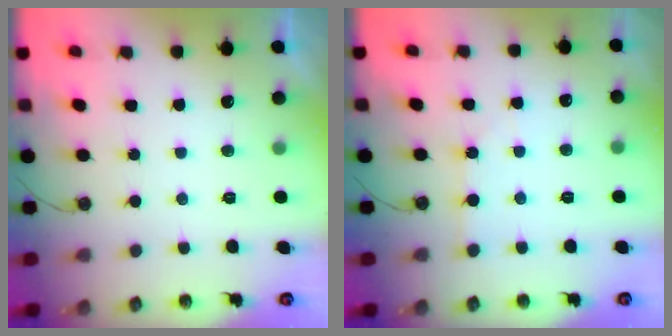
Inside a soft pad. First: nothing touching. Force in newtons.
{"total": 2.1, "press": 2.1, "slide": 0.3}